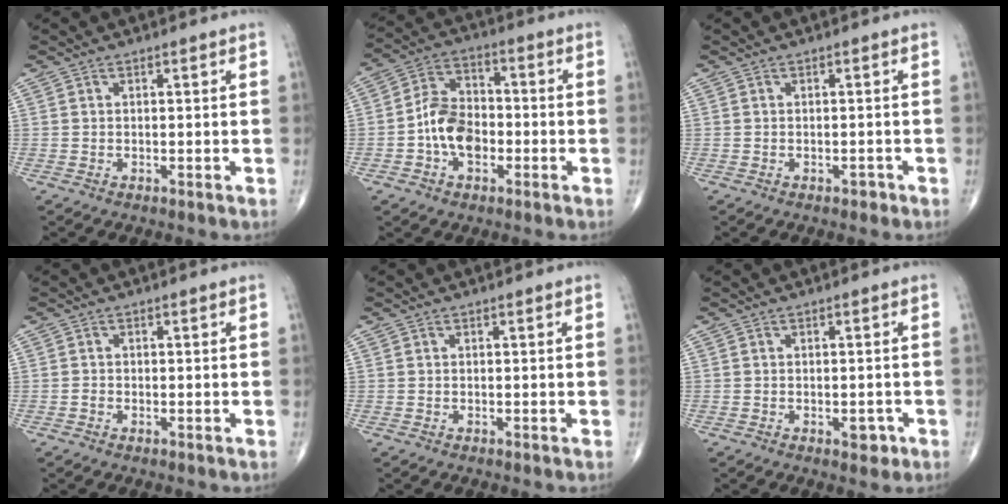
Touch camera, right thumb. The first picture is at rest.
{"total": 9.9, "force": [-2.4, 6.8, 6.8], "torque": [-0.101, 0.029, -0.055]}
{"total": 1.0, "force": [-0.7, 0.5, 0.4], "torque": [-0.003, 0.002, -0.010]}
{"total": 0.6, "force": [-0.3, 0.4, 0.2], "torque": [-0.004, 0.002, -0.008]}
{"total": 0.0}
{"total": 2.4, "force": [-1.0, 1.3, 1.7], "torque": [-0.010, 0.005, -0.010]}